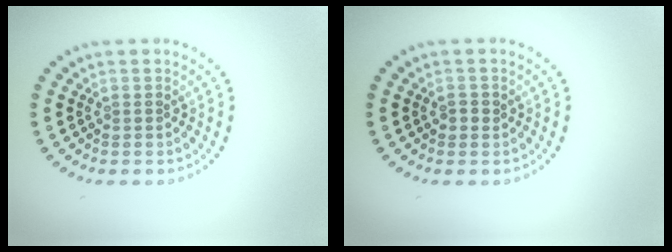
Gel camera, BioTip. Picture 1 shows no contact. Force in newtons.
{"total": 1.1, "press": 1.0, "slide": 0.3}